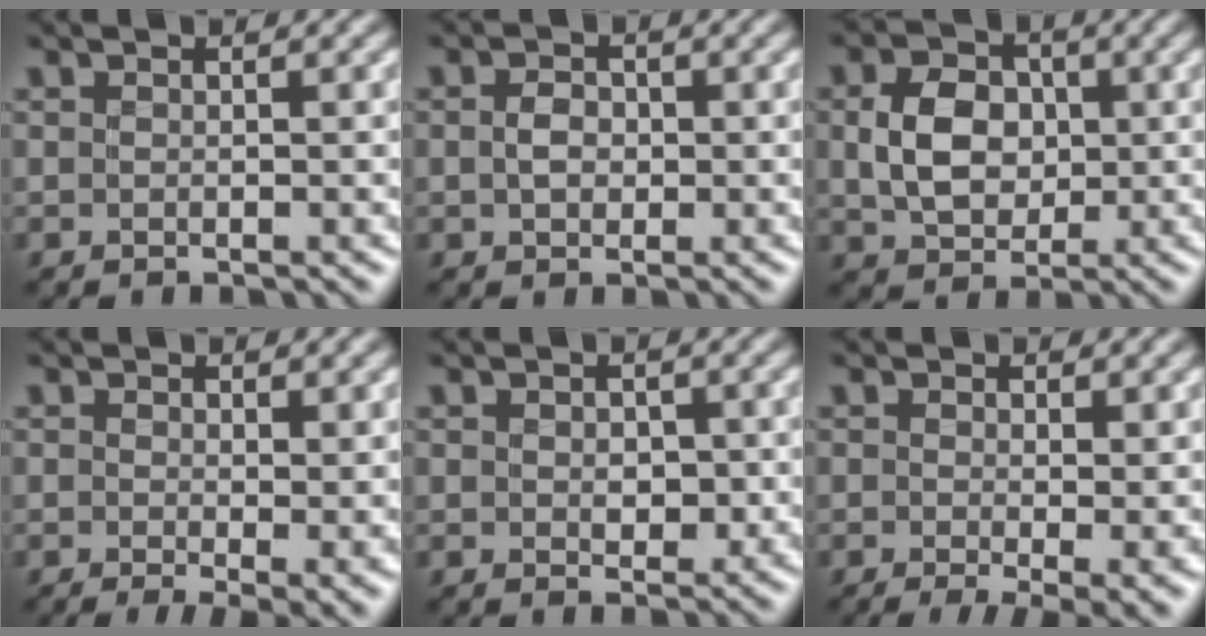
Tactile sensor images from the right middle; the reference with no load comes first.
{"total": 1.8, "force": [-0.3, 1.5, 1.1], "torque": [-0.023, -0.002, -0.006]}
{"total": 4.8, "force": [0.0, 3.7, 2.9], "torque": [-0.065, -0.004, -0.001]}
{"total": 3.0, "force": [0.1, 0.7, 2.9], "torque": [-0.038, -0.014, 0.004]}
{"total": 1.8, "force": [-0.3, 1.3, 1.3], "torque": [-0.018, -0.005, -0.002]}
{"total": 3.6, "force": [-0.3, 0.8, 3.5], "torque": [-0.046, -0.017, -0.002]}